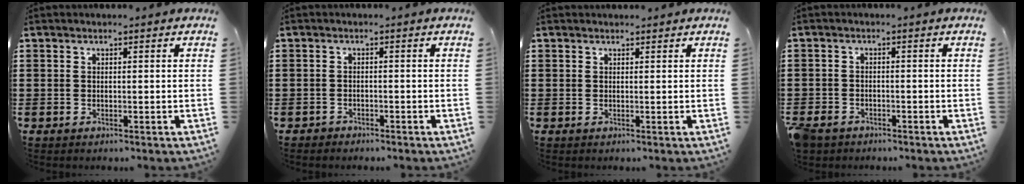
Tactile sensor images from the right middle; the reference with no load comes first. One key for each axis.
{"total": 1.2, "fx": -1.2, "fy": 0.3, "fz": -0.1, "tx": -0.002, "ty": 0.001, "tz": -0.027}
{"total": 0.6, "fx": 0.5, "fy": 0.3, "fz": 0.0, "tx": -0.001, "ty": 0.002, "tz": 0.009}
{"total": 2.2, "fx": -2.0, "fy": 0.9, "fz": 0.4, "tx": -0.034, "ty": -0.007, "tz": -0.050}